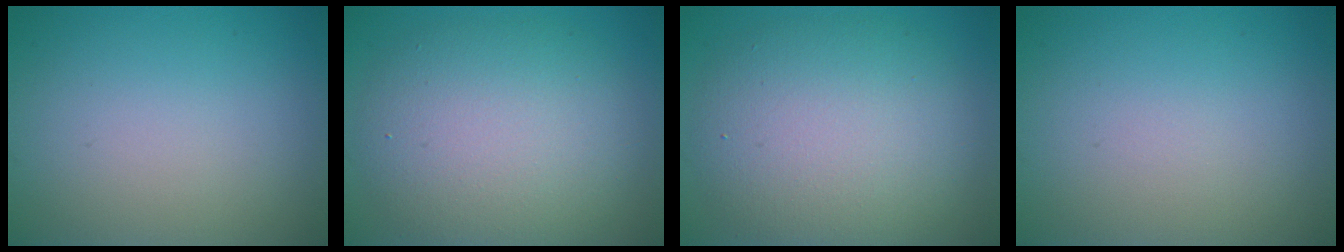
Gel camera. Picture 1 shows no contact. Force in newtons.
{"total": 8.0, "press": 8.0, "slide": 0.5}
{"total": 8.7, "press": 8.7, "slide": 0.4}
{"total": 0.0}